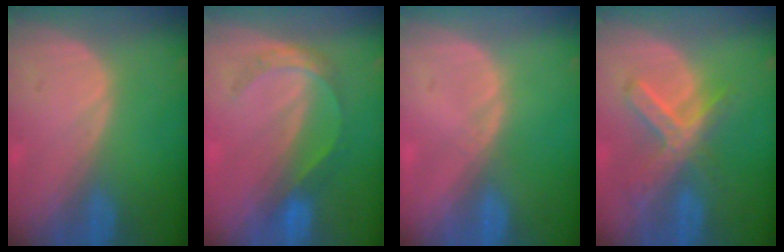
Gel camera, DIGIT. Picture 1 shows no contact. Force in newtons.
{"total": 4.5, "press": 4.4, "slide": 0.7}
{"total": 0.7, "press": 0.5, "slide": 0.4}
{"total": 7.4, "press": 6.4, "slide": 3.8}